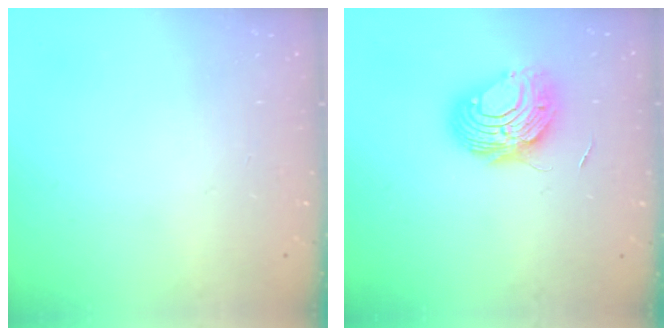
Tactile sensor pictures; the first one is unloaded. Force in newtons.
{"total": 8.7, "press": 8.7, "slide": 0.8}